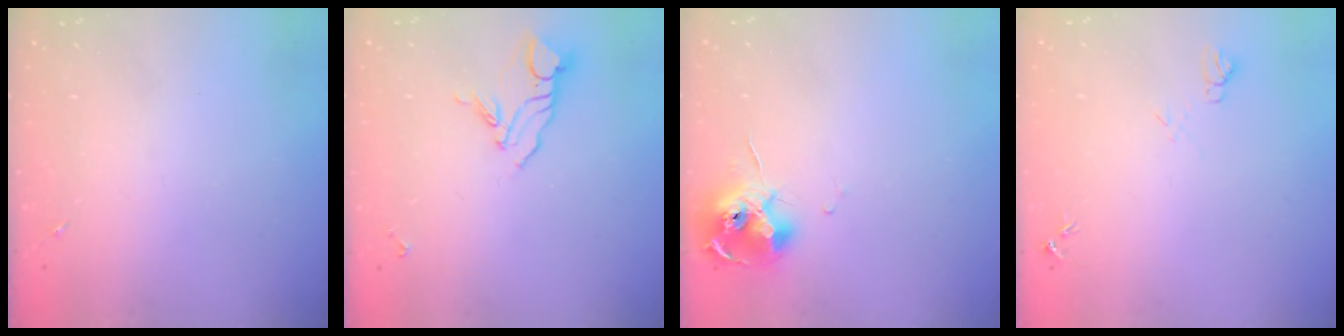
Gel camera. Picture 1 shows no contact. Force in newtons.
{"total": 8.5, "press": 8.4, "slide": 0.9}
{"total": 11.2, "press": 11.1, "slide": 1.1}
{"total": 6.3, "press": 6.3, "slide": 0.7}